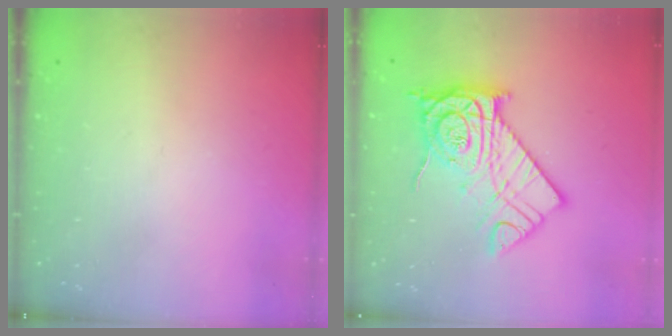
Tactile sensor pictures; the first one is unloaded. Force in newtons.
{"total": 16.8, "press": 16.8, "slide": 0.6}